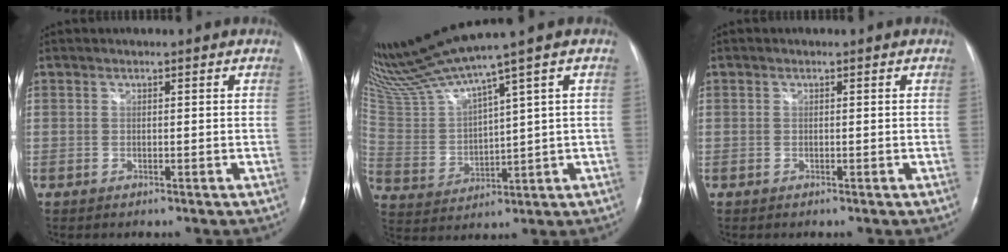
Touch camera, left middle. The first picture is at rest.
{"total": 12.4, "force": [10.6, -2.0, 6.1], "torque": [-0.136, -0.006, 0.218]}
{"total": 0.0}